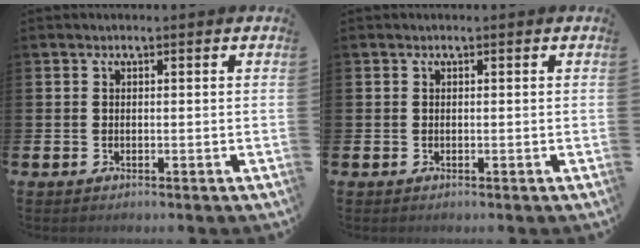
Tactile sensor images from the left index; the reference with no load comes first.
{"total": 0.0}